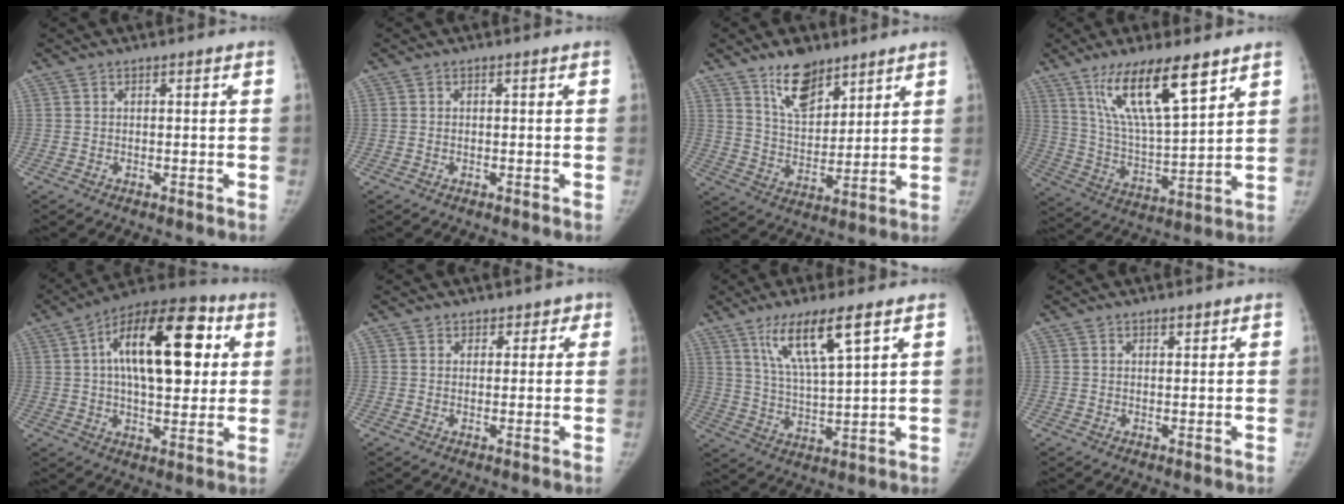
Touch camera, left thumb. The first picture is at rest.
{"total": 0.0}
{"total": 10.7, "force": [7.6, 5.1, 5.6], "torque": [-0.069, -0.056, 0.142]}
{"total": 16.7, "force": [10.0, 4.3, 12.6], "torque": [-0.210, -0.048, 0.195]}
{"total": 22.6, "force": [5.4, 11.1, 18.9], "torque": [-0.263, 0.013, 0.072]}
{"total": 2.9, "force": [1.9, 2.2, 0.1], "torque": [0.040, -0.006, 0.017]}
{"total": 11.4, "force": [6.5, 1.9, 9.2], "torque": [-0.171, -0.030, 0.128]}
{"total": 1.3, "force": [1.0, 0.6, 0.5], "torque": [0.000, -0.006, 0.014]}